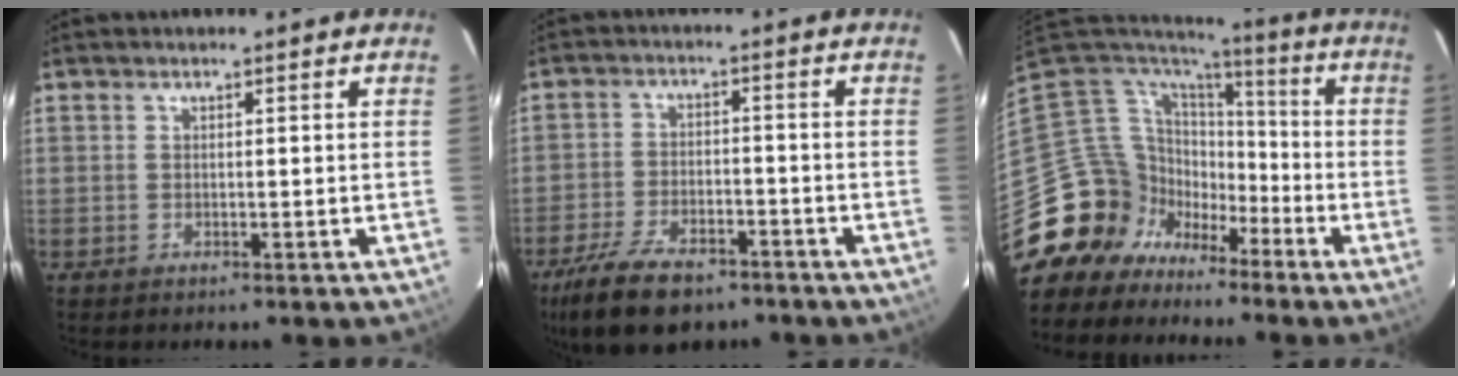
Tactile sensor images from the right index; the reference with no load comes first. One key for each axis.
{"total": 13.7, "fx": -9.9, "fy": 6.0, "fz": 7.3, "tx": -0.171, "ty": -0.018, "tz": -0.169}
{"total": 15.7, "fx": -8.6, "fy": 12.7, "fz": 3.1, "tx": -0.106, "ty": 0.037, "tz": -0.152}